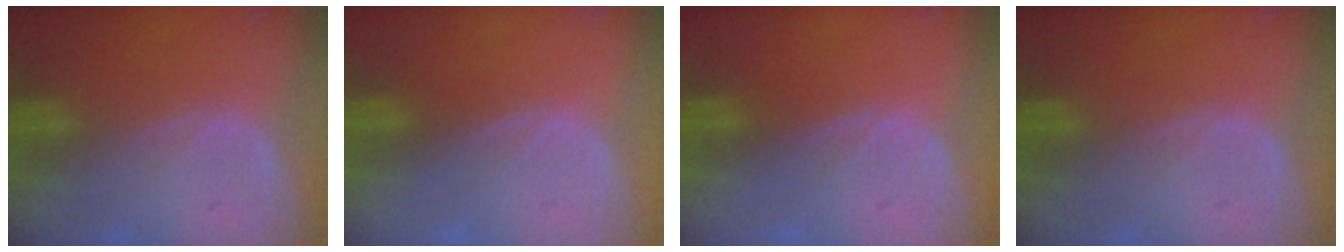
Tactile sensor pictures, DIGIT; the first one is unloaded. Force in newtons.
{"total": 0.0}
{"total": 0.0}
{"total": 0.0}